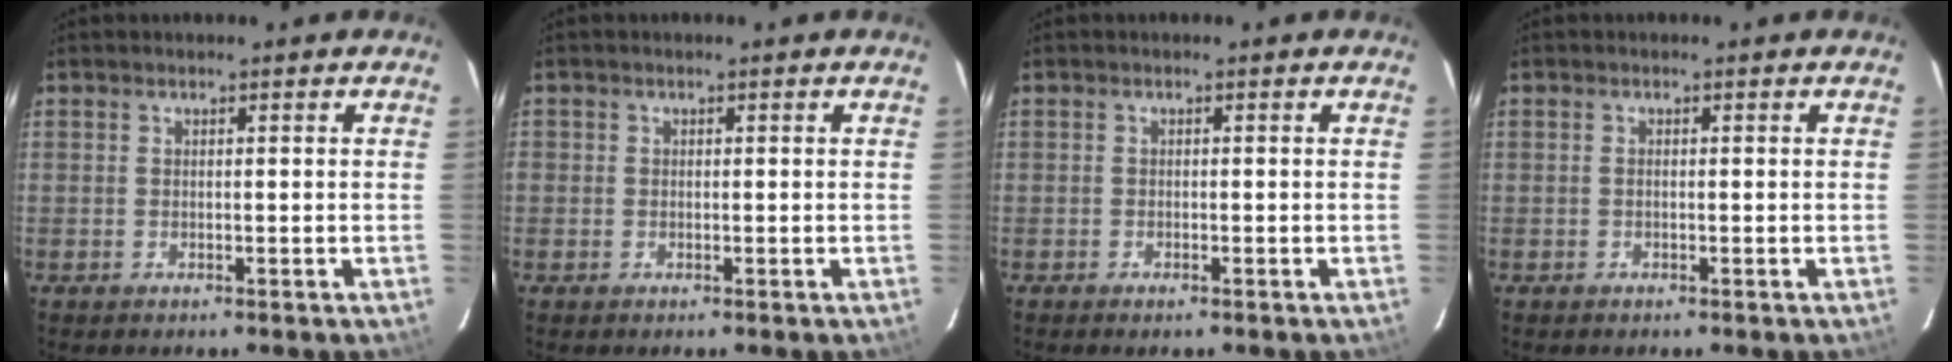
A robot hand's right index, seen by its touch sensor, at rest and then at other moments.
{"total": 0.7, "force": [-0.2, 0.6, 0.1], "torque": [-0.001, -0.001, -0.004]}
{"total": 0.6, "force": [-0.5, 0.1, 0.3], "torque": [-0.006, -0.001, -0.010]}
{"total": 0.0}